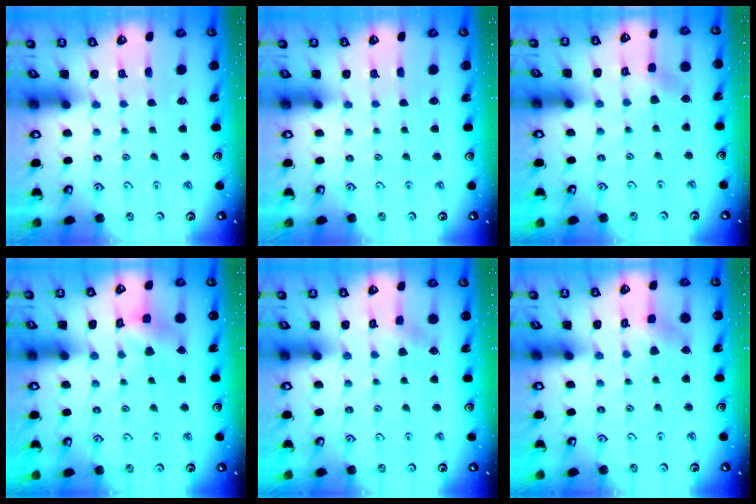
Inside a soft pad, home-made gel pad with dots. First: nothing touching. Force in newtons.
{"total": 0.0}
{"total": 4.1, "press": 4.1, "slide": 0.6}
{"total": 7.7, "press": 7.7, "slide": 0.8}
{"total": 3.5, "press": 3.5, "slide": 0.3}
{"total": 3.3, "press": 3.3, "slide": 0.4}